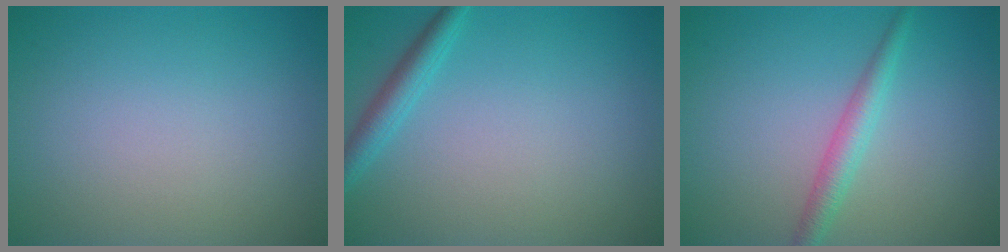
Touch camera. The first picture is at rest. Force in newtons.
{"total": 2.2, "press": 2.2, "slide": 0.1}
{"total": 2.3, "press": 2.3, "slide": 0.0}